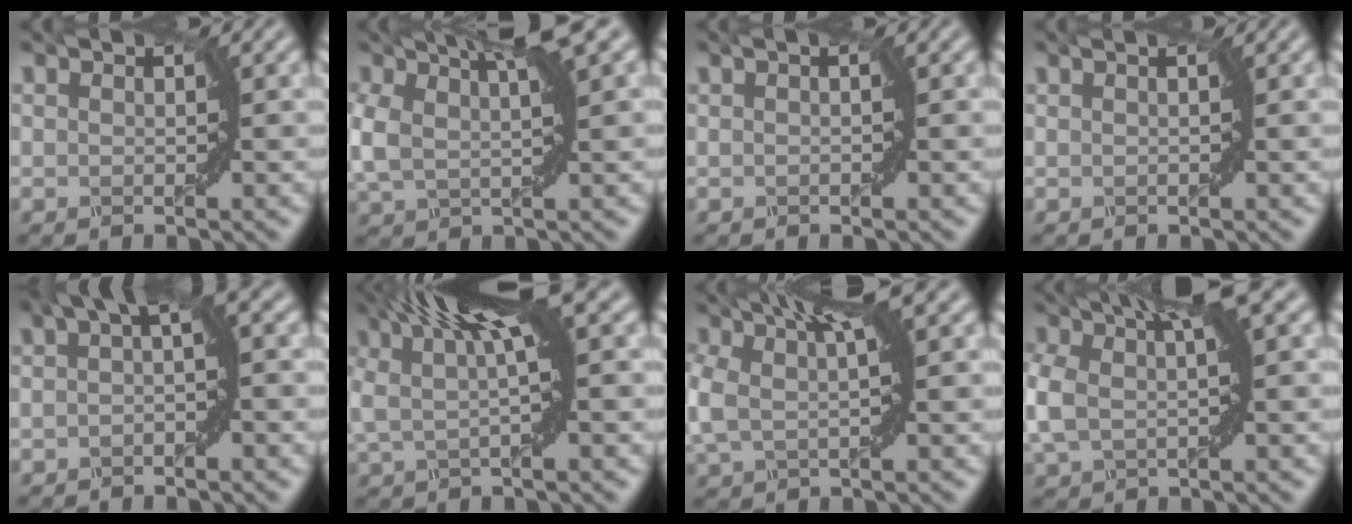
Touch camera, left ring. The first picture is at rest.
{"total": 6.0, "force": [2.8, 1.6, 5.1], "torque": [-0.112, 0.022, 0.051]}
{"total": 0.0}
{"total": 0.7, "force": [0.4, -0.5, -0.2], "torque": [-0.003, 0.001, 0.011]}
{"total": 3.1, "force": [0.8, 0.8, 2.9], "torque": [-0.039, 0.019, 0.004]}
{"total": 7.8, "force": [3.3, 1.4, 6.9], "torque": [-0.128, 0.024, 0.059]}
{"total": 5.5, "force": [2.2, 1.3, 4.9], "torque": [-0.109, 0.020, 0.040]}
{"total": 6.6, "force": [1.9, 2.6, 5.7], "torque": [-0.129, 0.015, 0.032]}